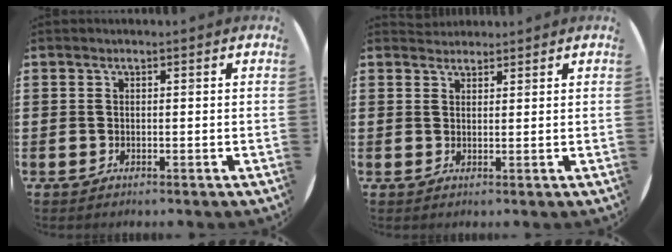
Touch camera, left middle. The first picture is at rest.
{"total": 1.5, "force": [1.5, 0.4, -0.2], "torque": [0.001, 0.003, 0.030]}